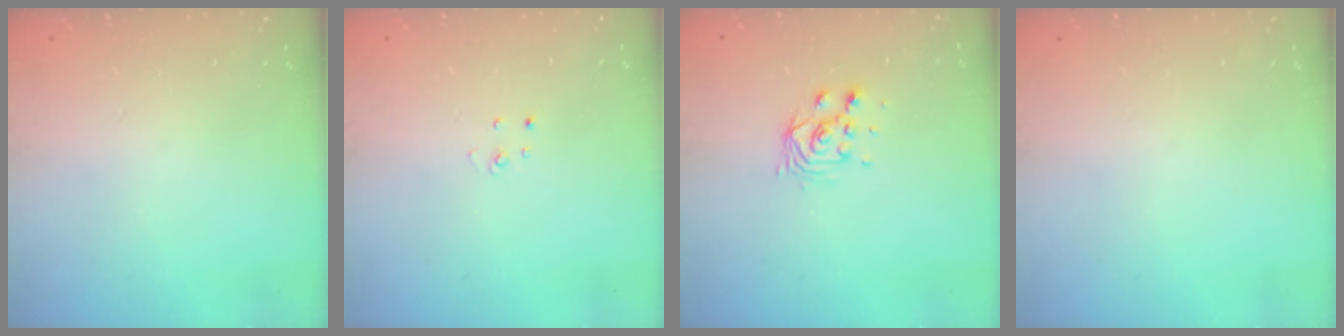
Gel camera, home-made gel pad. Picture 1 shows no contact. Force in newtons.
{"total": 2.7, "press": 2.7, "slide": 0.3}
{"total": 5.8, "press": 5.8, "slide": 0.5}
{"total": 0.0}